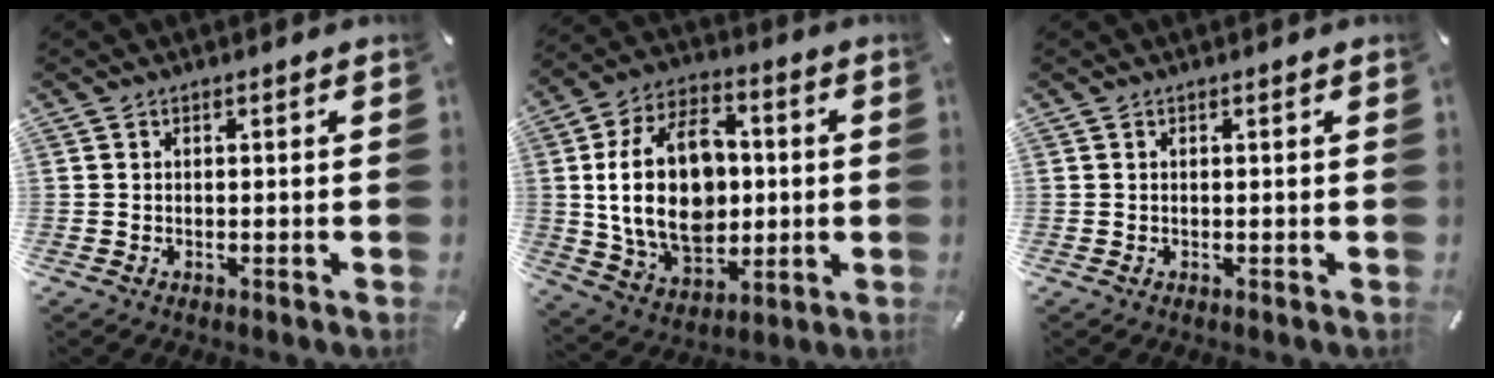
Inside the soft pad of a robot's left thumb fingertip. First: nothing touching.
{"total": 21.4, "force": [0.5, 15.4, 14.8], "torque": [-0.289, 0.005, 0.009]}
{"total": 0.0}